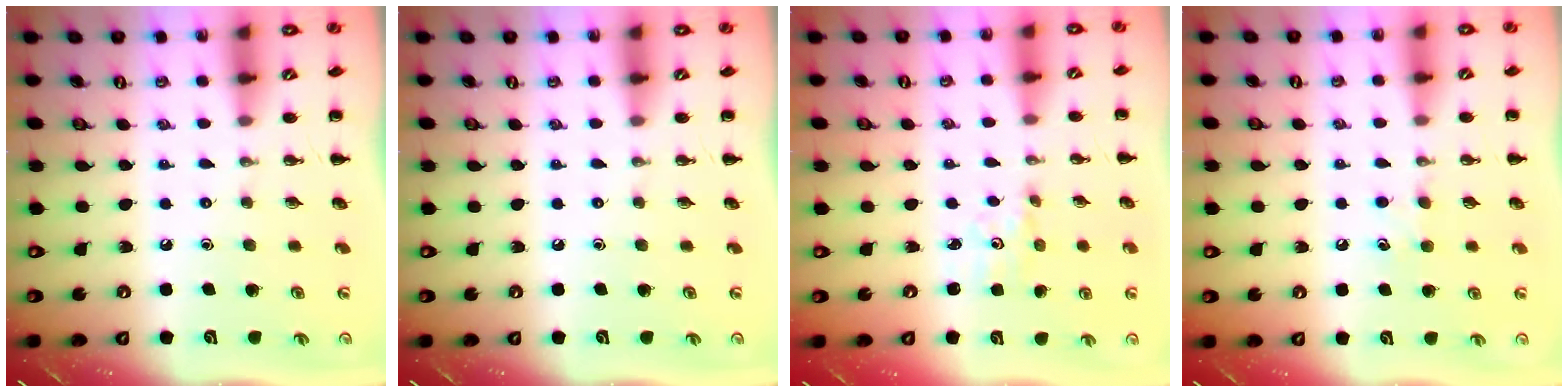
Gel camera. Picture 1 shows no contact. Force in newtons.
{"total": 0.0}
{"total": 2.0, "press": 1.9, "slide": 0.7}
{"total": 4.6, "press": 4.3, "slide": 1.5}